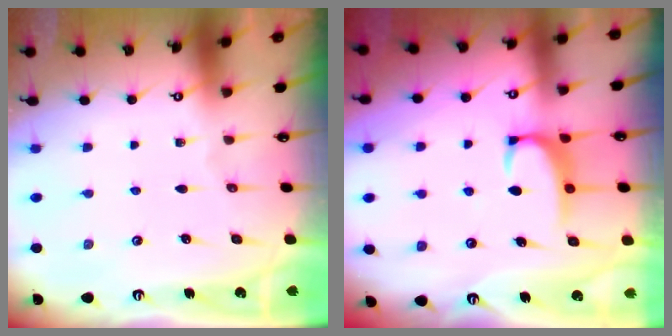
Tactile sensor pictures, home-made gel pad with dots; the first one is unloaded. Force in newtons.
{"total": 2.2, "press": 2.1, "slide": 0.6}